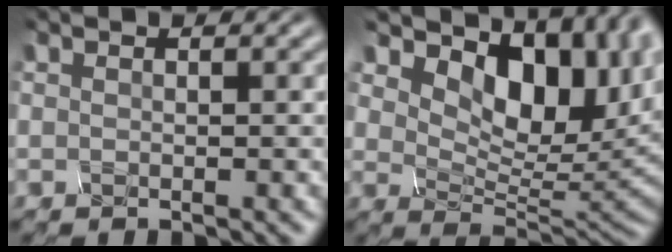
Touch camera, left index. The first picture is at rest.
{"total": 10.9, "force": [4.6, 6.3, 7.6], "torque": [-0.128, -0.005, 0.095]}